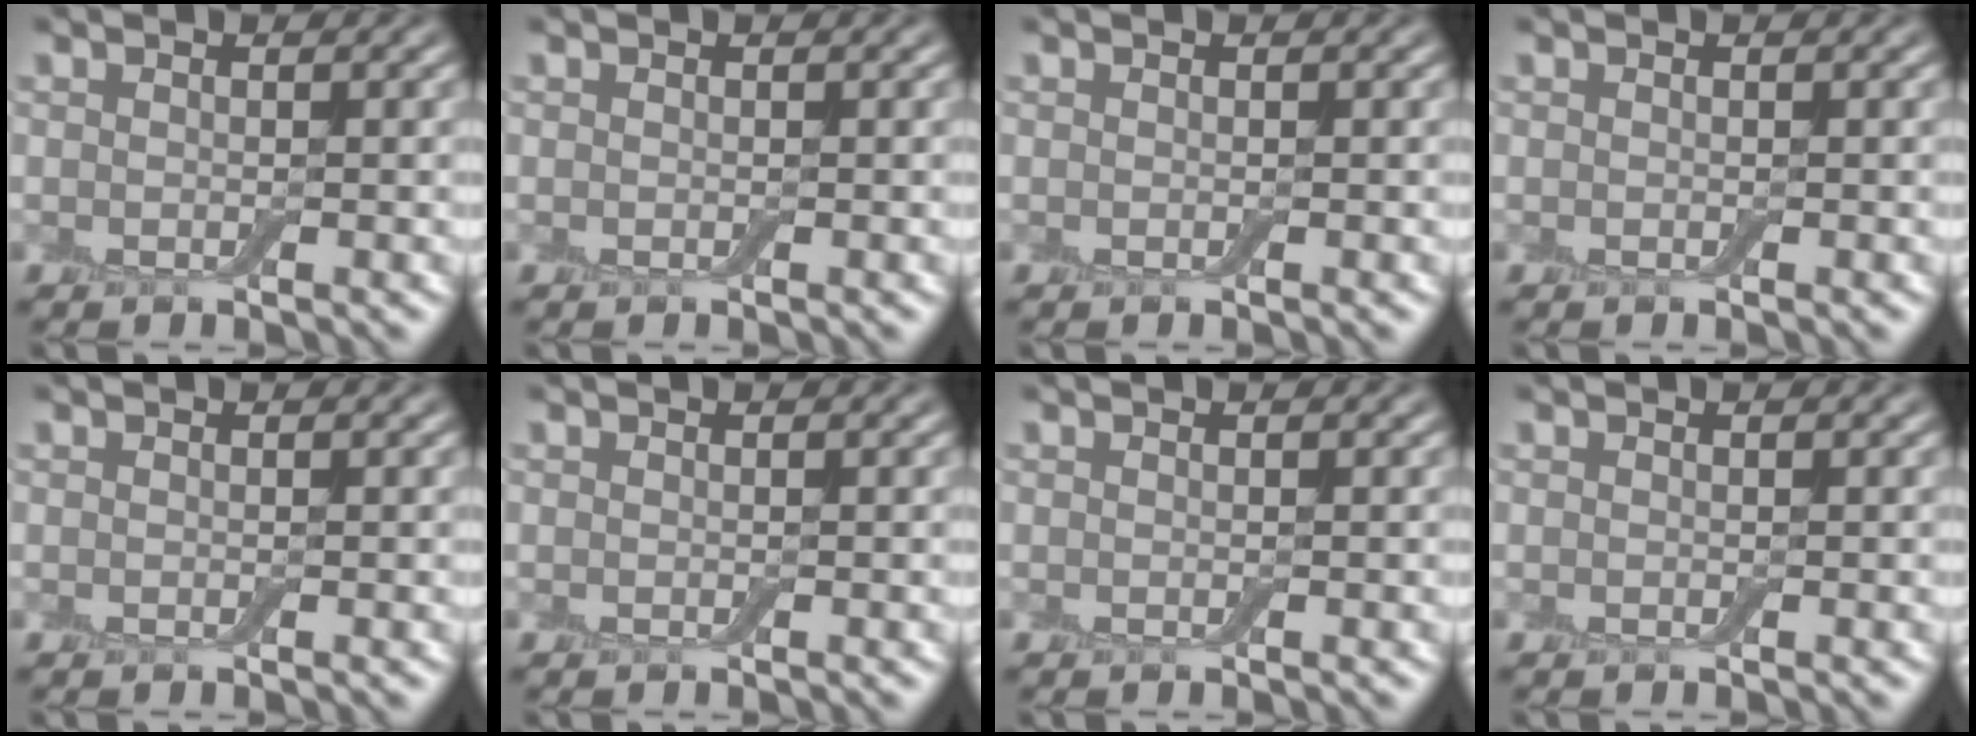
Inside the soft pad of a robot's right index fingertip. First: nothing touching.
{"total": 0.0}
{"total": 0.0}
{"total": 0.0}
{"total": 0.0}
{"total": 0.0}
{"total": 0.0}
{"total": 0.0}